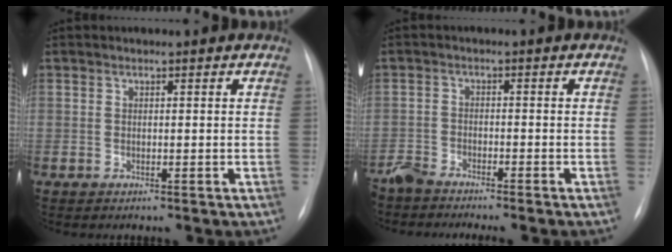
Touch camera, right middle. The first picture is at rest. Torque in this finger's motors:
{"motor_torque": [0.30, -0.27, 0.18, 0.14]}